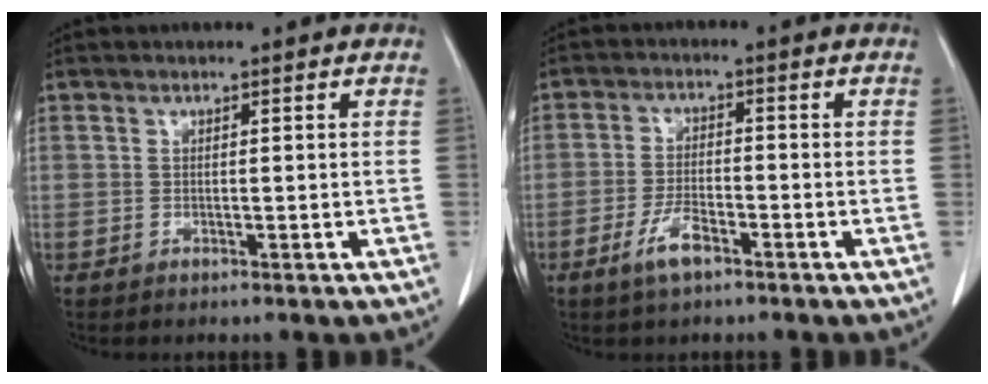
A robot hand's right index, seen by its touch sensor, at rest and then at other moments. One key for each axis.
{"total": 4.8, "fx": -2.9, "fy": 1.3, "fz": 3.6, "tx": -0.074, "ty": -0.001, "tz": -0.052}